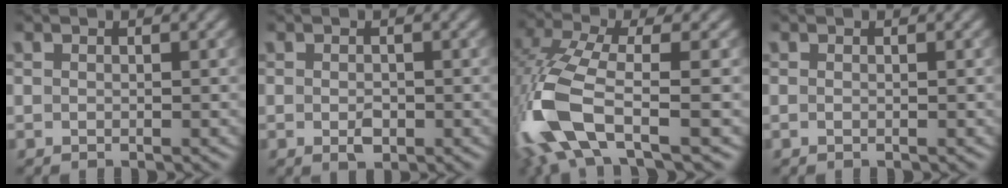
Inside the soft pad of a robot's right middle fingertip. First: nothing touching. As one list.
[{"total": 1.4, "force": [-0.3, 0.9, 1.0], "torque": [-0.015, -0.003, -0.005]}, {"total": 10.3, "force": [-3.8, 4.0, 8.6], "torque": [-0.193, 0.001, -0.087]}, {"total": 0.0}]